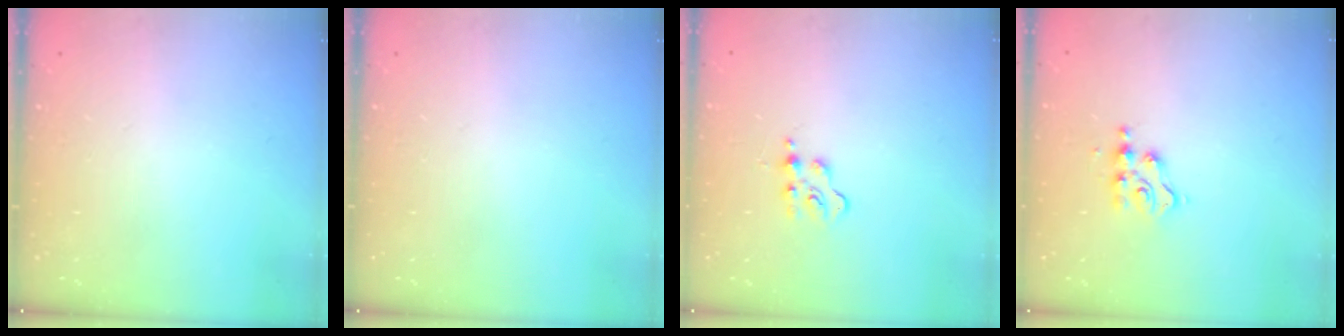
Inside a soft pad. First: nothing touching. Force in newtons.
{"total": 0.0}
{"total": 5.6, "press": 5.6, "slide": 0.6}
{"total": 4.4, "press": 4.4, "slide": 0.4}